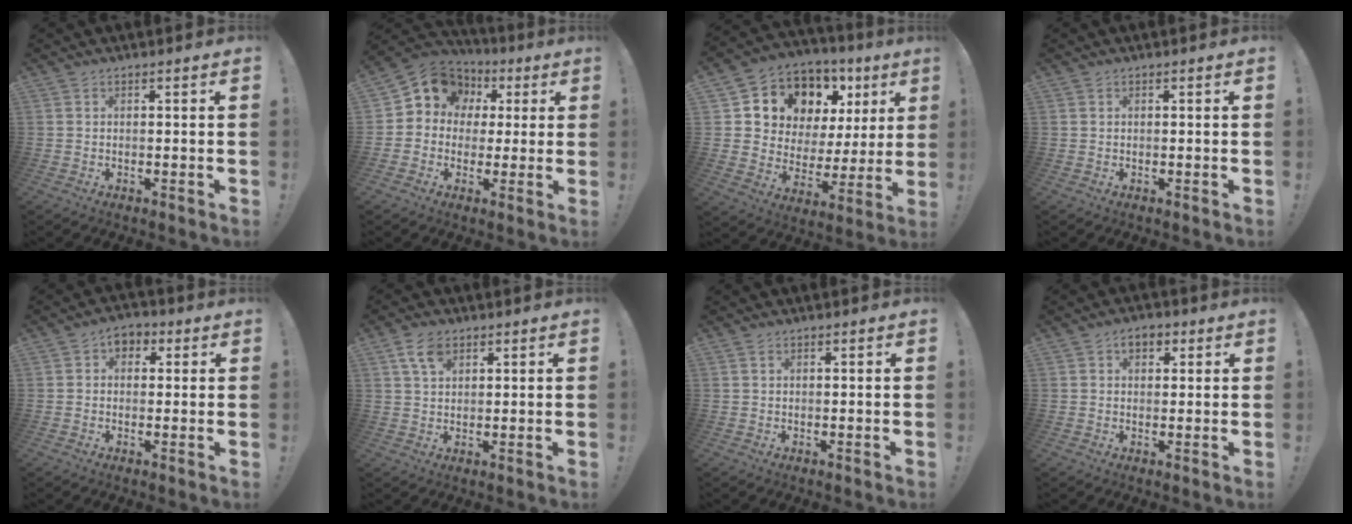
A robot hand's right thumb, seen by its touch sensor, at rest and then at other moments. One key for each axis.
{"total": 11.0, "fx": 3.6, "fy": 9.6, "fz": 4.1, "tx": -0.053, "ty": -0.019, "tz": 0.073}
{"total": 10.7, "fx": 6.7, "fy": 7.4, "fz": 3.8, "tx": -0.063, "ty": -0.062, "tz": 0.133}
{"total": 0.0}
{"total": 4.4, "fx": 0.7, "fy": 3.7, "fz": 2.3, "tx": -0.022, "ty": 0.003, "tz": 0.010}
{"total": 6.0, "fx": 3.1, "fy": 3.6, "fz": 3.7, "tx": -0.067, "ty": -0.004, "tz": 0.059}
{"total": 0.6, "fx": 0.4, "fy": 0.3, "fz": 0.3, "tx": -0.005, "ty": 0.000, "tz": 0.007}
{"total": 4.1, "fx": 1.5, "fy": 2.9, "fz": 2.5, "tx": -0.030, "ty": 0.004, "tz": 0.024}